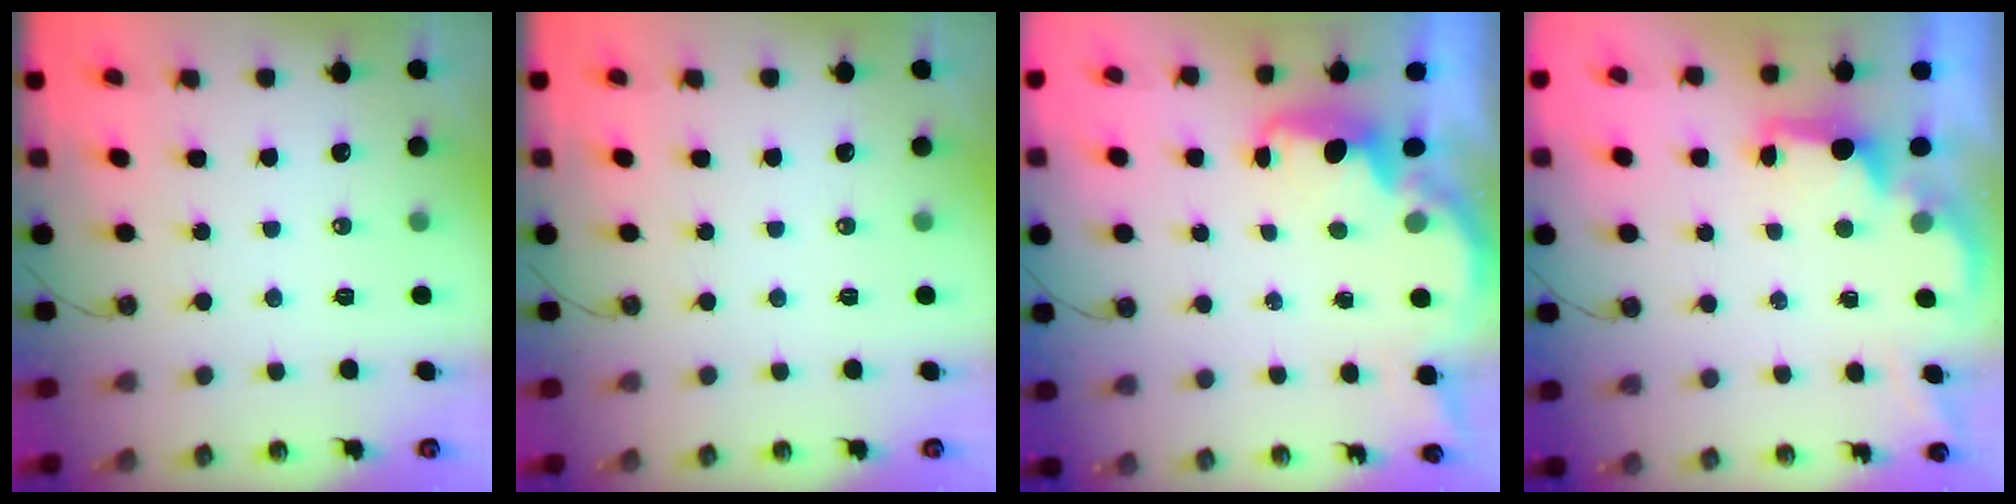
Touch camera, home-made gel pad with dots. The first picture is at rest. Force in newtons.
{"total": 0.0}
{"total": 2.1, "press": 1.9, "slide": 0.8}
{"total": 2.1, "press": 1.9, "slide": 0.8}